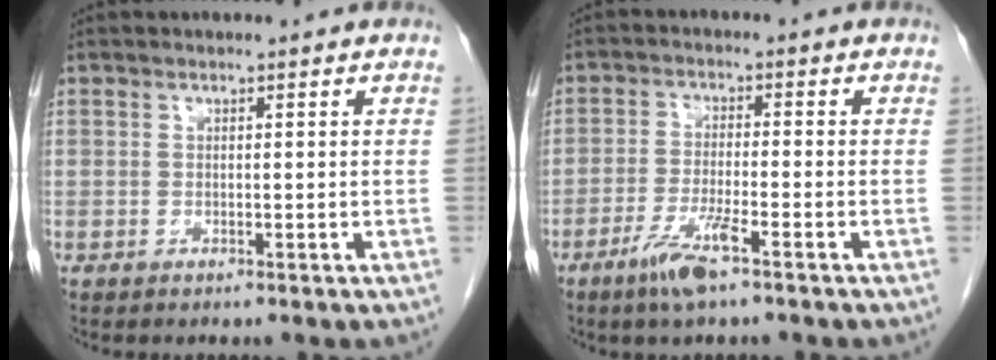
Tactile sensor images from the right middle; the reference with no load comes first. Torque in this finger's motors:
{"motor_torque": [0.84, -0.55, 0.14, 0.10]}